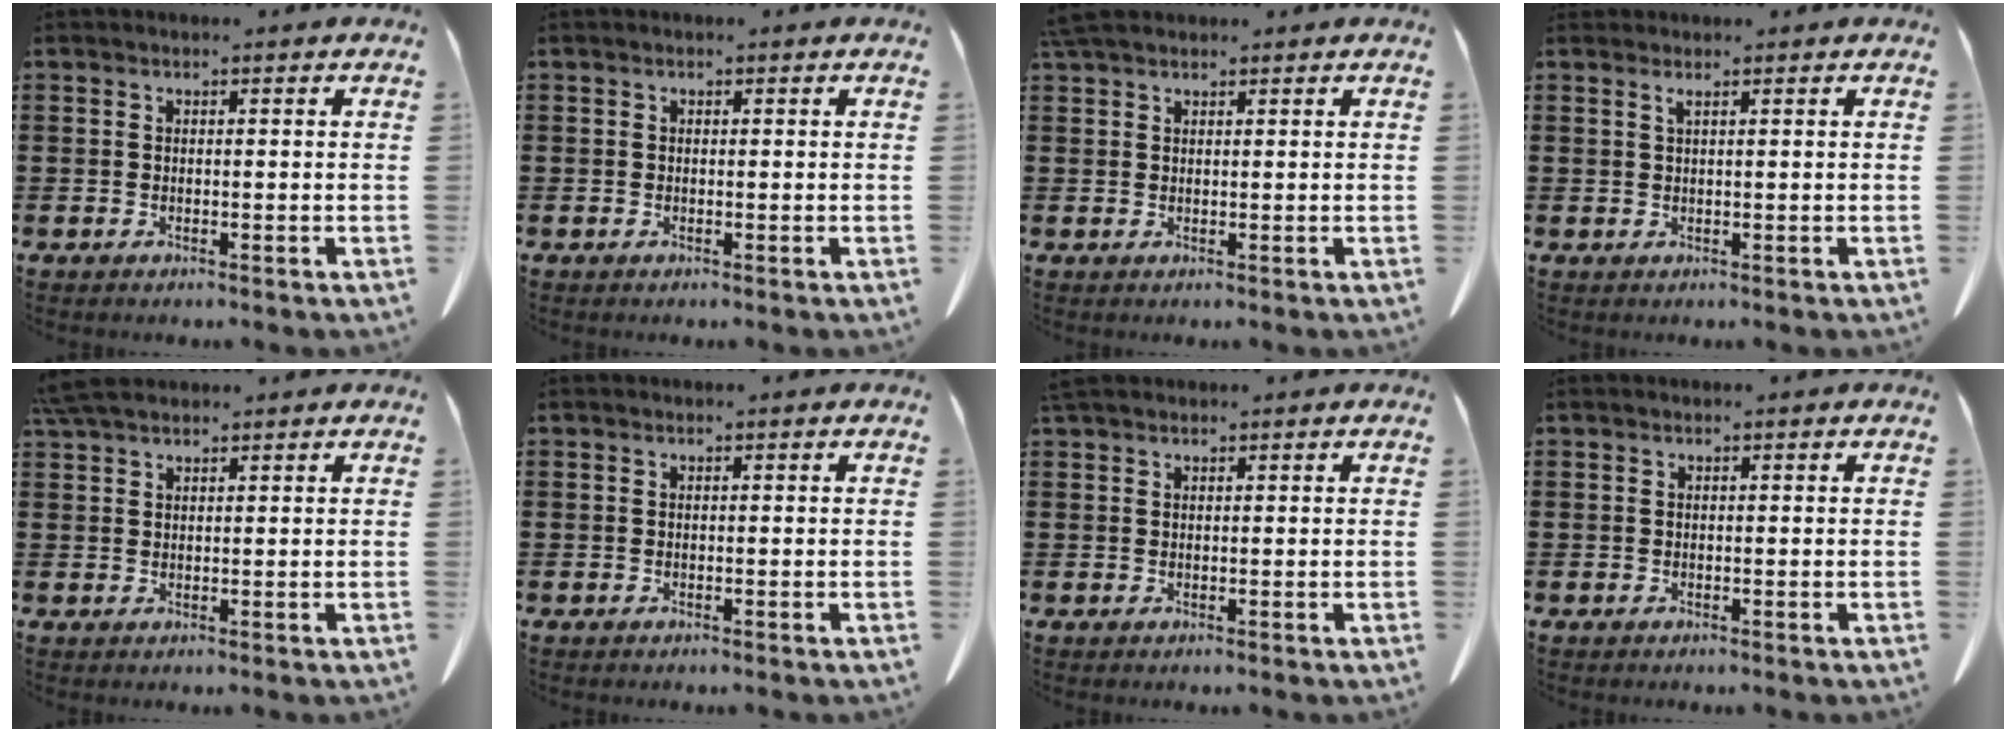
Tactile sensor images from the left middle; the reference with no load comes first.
{"total": 0.0}
{"total": 2.5, "force": [2.0, 0.7, 1.2], "torque": [-0.031, 0.004, 0.040]}
{"total": 0.9, "force": [0.6, 0.0, 0.6], "torque": [-0.014, -0.002, 0.013]}
{"total": 3.6, "force": [3.1, 0.8, 1.8], "torque": [-0.045, 0.000, 0.060]}
{"total": 0.0}
{"total": 1.0, "force": [0.9, 0.2, 0.3], "torque": [-0.010, -0.001, 0.018]}
{"total": 0.0}